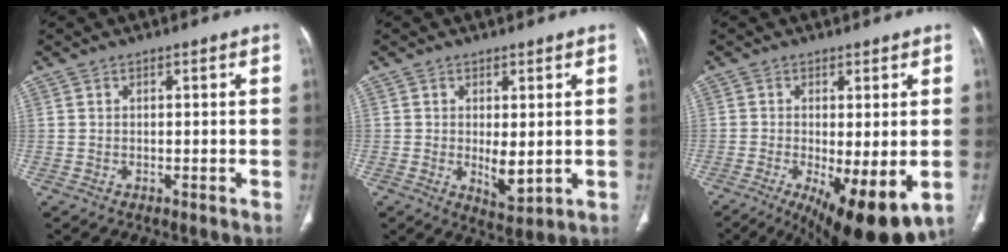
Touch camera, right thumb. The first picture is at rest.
{"total": 4.2, "force": [-0.3, 1.8, 3.8], "torque": [-0.054, -0.014, 0.005]}
{"total": 13.7, "force": [-4.6, 4.3, 12.2], "torque": [-0.173, -0.024, -0.060]}